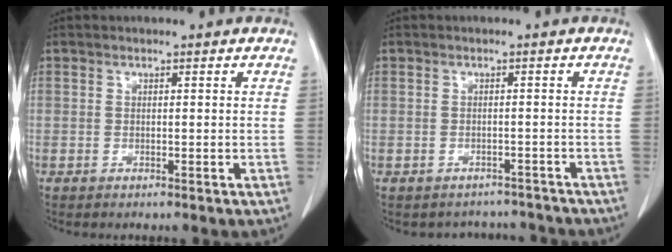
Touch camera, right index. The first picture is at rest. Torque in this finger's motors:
{"motor_torque": [-0.61, -0.45, -0.23, -0.07]}